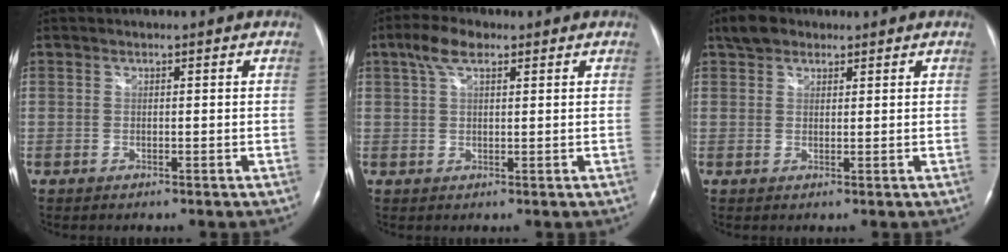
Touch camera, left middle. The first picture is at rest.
{"total": 4.6, "force": [2.6, 1.8, 3.3], "torque": [-0.073, 0.019, 0.050]}
{"total": 3.7, "force": [2.6, 2.3, 1.4], "torque": [-0.029, 0.019, 0.047]}